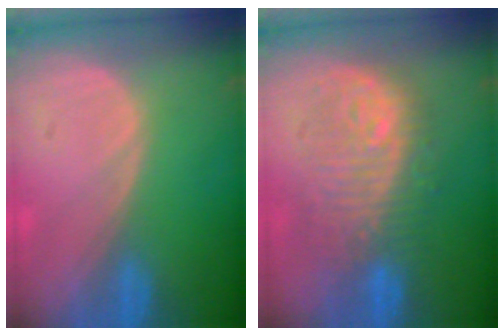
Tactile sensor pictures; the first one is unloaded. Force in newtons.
{"total": 9.7, "press": 9.6, "slide": 0.9}